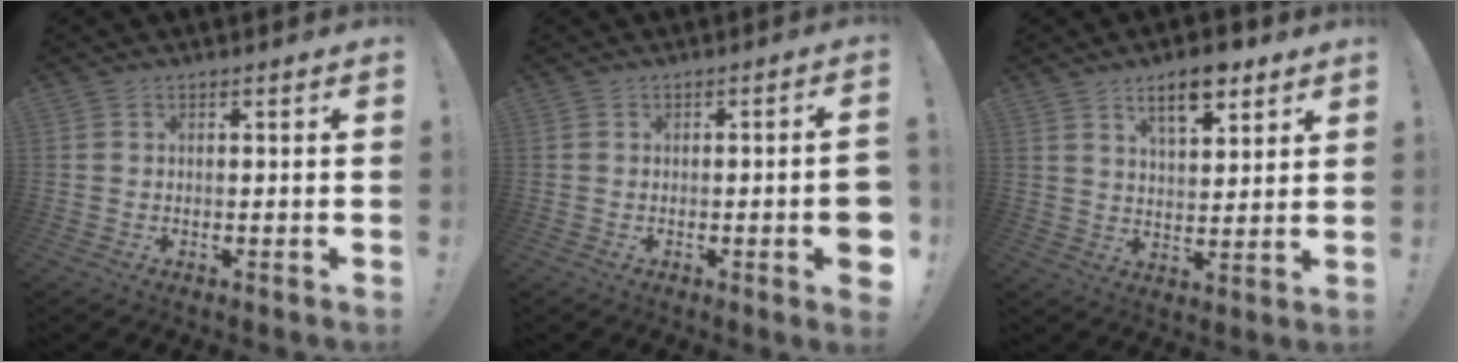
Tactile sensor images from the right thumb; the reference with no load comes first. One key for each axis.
{"total": 5.7, "fx": -1.5, "fy": 0.3, "fz": 5.5, "tx": -0.078, "ty": -0.003, "tz": -0.019}
{"total": 9.7, "fx": 6.3, "fy": 4.0, "fz": 6.1, "tx": -0.077, "ty": -0.033, "tz": 0.109}